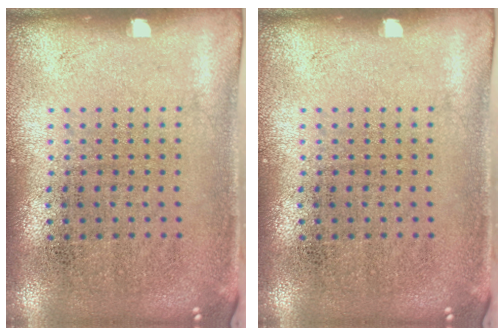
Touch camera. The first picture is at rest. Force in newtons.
{"total": 0.0}